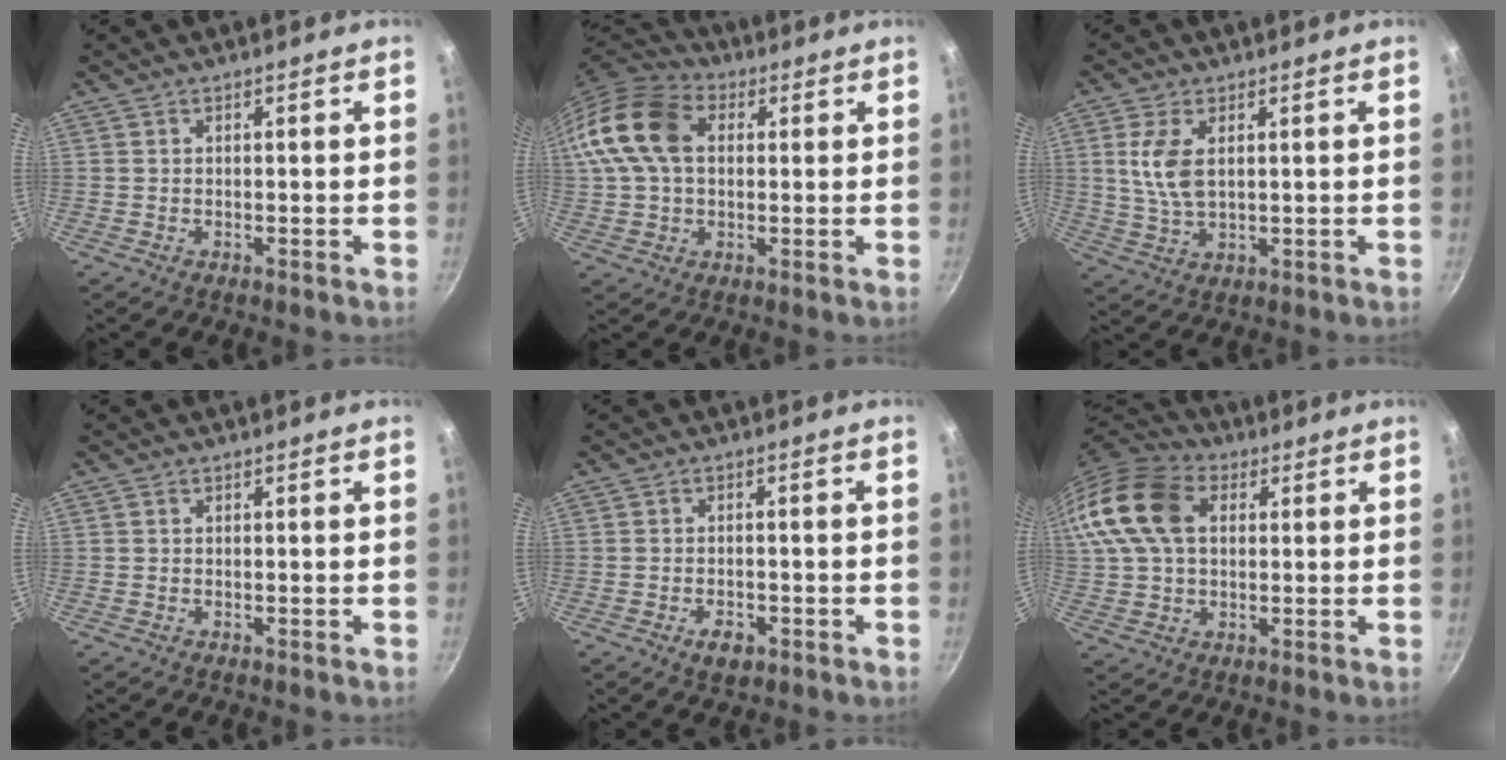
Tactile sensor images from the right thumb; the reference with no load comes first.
{"total": 14.8, "force": [3.0, 10.1, 10.4], "torque": [-0.189, 0.022, 0.038]}
{"total": 7.1, "force": [1.8, 3.6, 5.9], "torque": [-0.119, -0.008, 0.039]}
{"total": 0.0}
{"total": 3.6, "force": [-1.7, 2.1, 2.3], "torque": [-0.035, 0.012, -0.025]}
{"total": 17.8, "force": [4.6, 12.0, 12.3], "torque": [-0.247, 0.020, 0.069]}